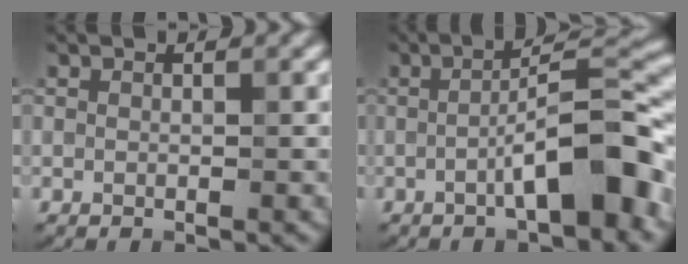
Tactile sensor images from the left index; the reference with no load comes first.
{"total": 7.8, "force": [-2.6, 1.8, 7.1], "torque": [-0.102, 0.020, -0.044]}